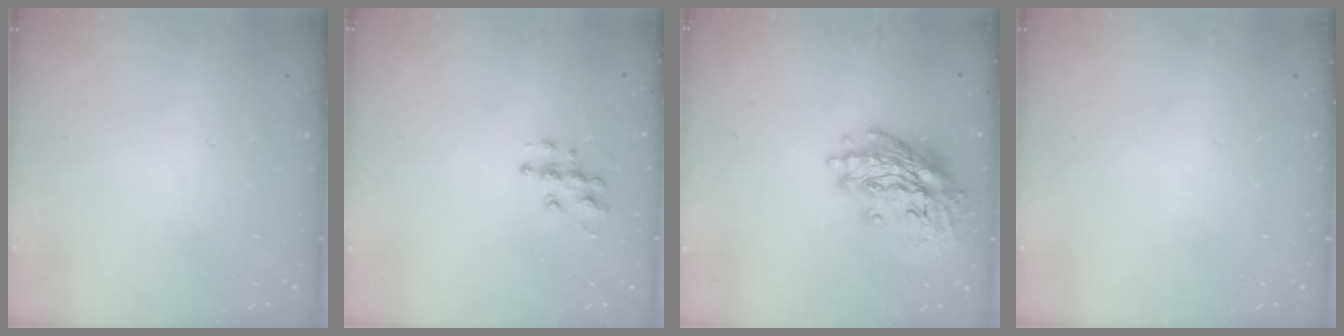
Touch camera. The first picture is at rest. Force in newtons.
{"total": 7.0, "press": 7.0, "slide": 0.3}
{"total": 16.4, "press": 16.2, "slide": 2.5}
{"total": 0.0}